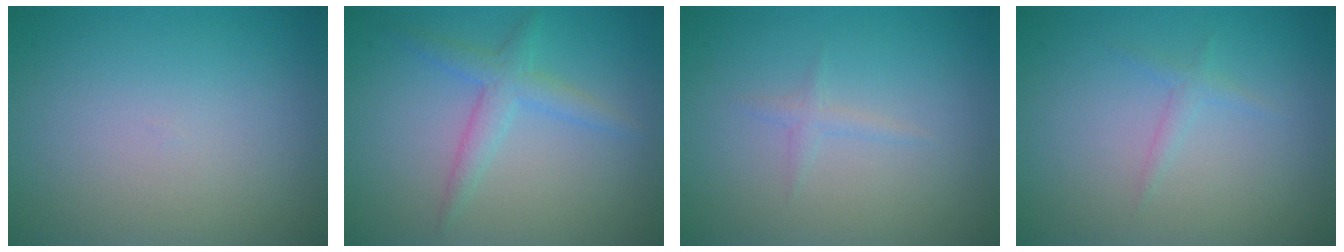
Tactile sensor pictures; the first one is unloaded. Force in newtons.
{"total": 2.4, "press": 2.4, "slide": 0.1}
{"total": 0.8, "press": 0.8, "slide": 0.1}
{"total": 0.9, "press": 0.9, "slide": 0.1}